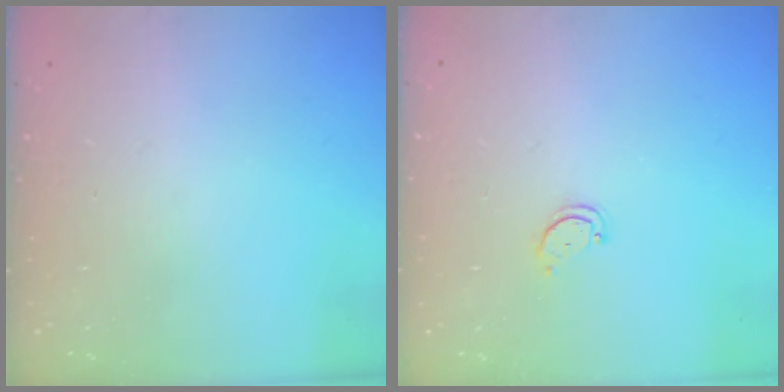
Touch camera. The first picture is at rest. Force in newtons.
{"total": 2.9, "press": 2.9, "slide": 0.4}